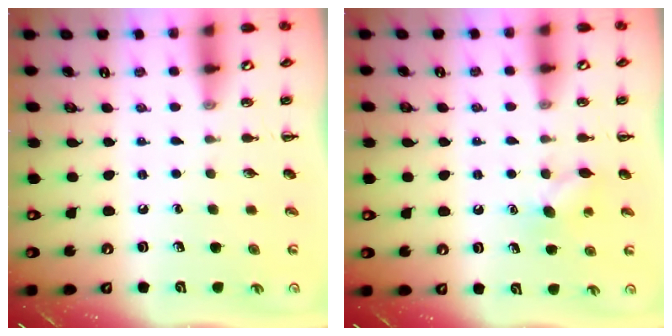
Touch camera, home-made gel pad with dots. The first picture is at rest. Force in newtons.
{"total": 5.7, "press": 5.5, "slide": 1.5}